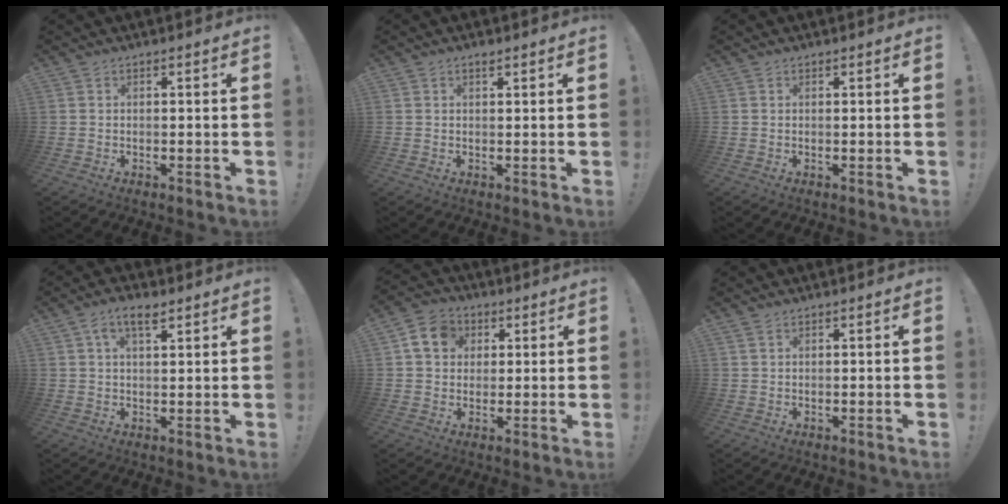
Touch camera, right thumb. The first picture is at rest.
{"total": 1.1, "force": [0.8, 0.1, 0.7], "torque": [-0.013, 0.000, 0.013]}
{"total": 0.0}
{"total": 6.1, "force": [3.0, 2.6, 4.6], "torque": [-0.077, -0.005, 0.052]}
{"total": 9.7, "force": [3.0, 8.1, 4.5], "torque": [-0.071, 0.003, 0.063]}
{"total": 0.9, "force": [0.6, 0.5, 0.5], "torque": [-0.007, 0.000, 0.011]}